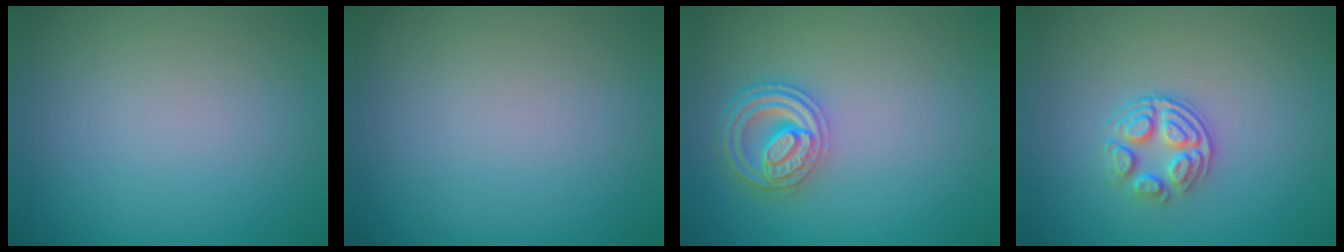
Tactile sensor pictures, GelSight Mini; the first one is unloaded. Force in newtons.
{"total": 0.0}
{"total": 4.5, "press": 3.6, "slide": 2.7}
{"total": 3.1, "press": 2.6, "slide": 1.7}